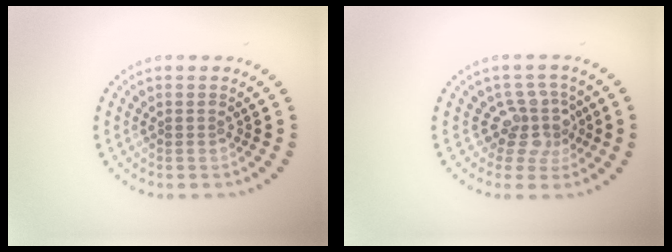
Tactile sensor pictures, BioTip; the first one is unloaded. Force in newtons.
{"total": 3.2, "press": 2.3, "slide": 2.2}